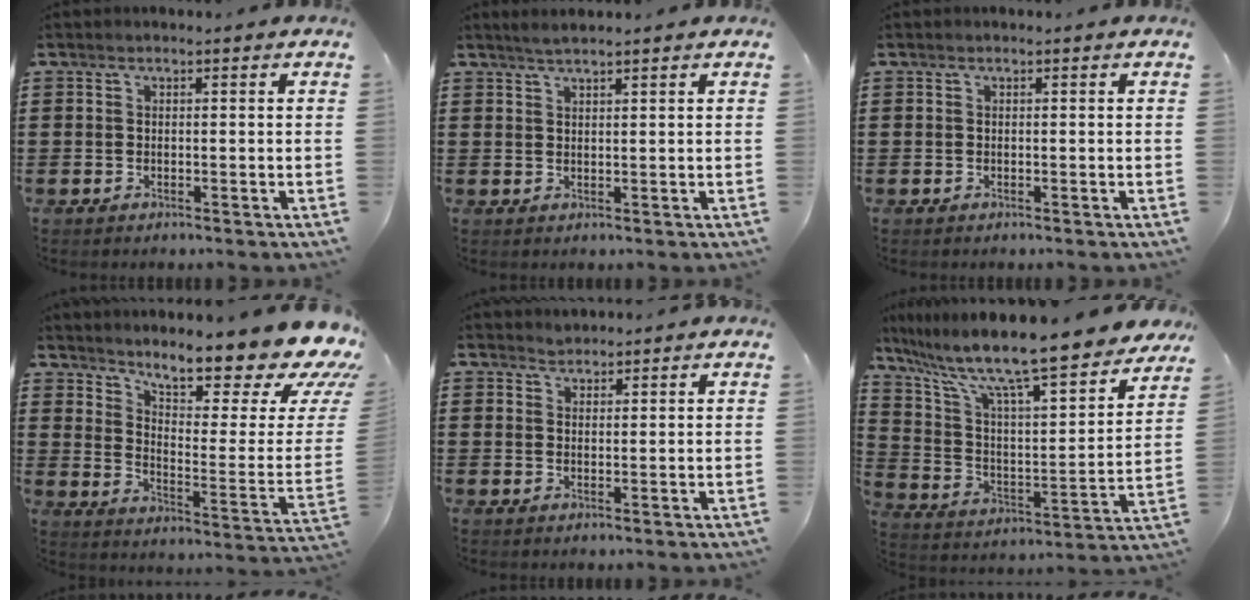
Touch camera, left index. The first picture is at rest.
{"total": 1.7, "force": [1.5, -0.1, 0.8], "torque": [-0.017, 0.002, 0.029]}
{"total": 0.0}
{"total": 14.0, "force": [11.6, 2.5, 7.4], "torque": [-0.119, -0.099, 0.192]}
{"total": 1.6, "force": [1.6, 0.3, -0.2], "torque": [0.001, 0.002, 0.033]}
{"total": 12.0, "force": [10.1, 0.6, 6.5], "torque": [-0.159, -0.081, 0.163]}